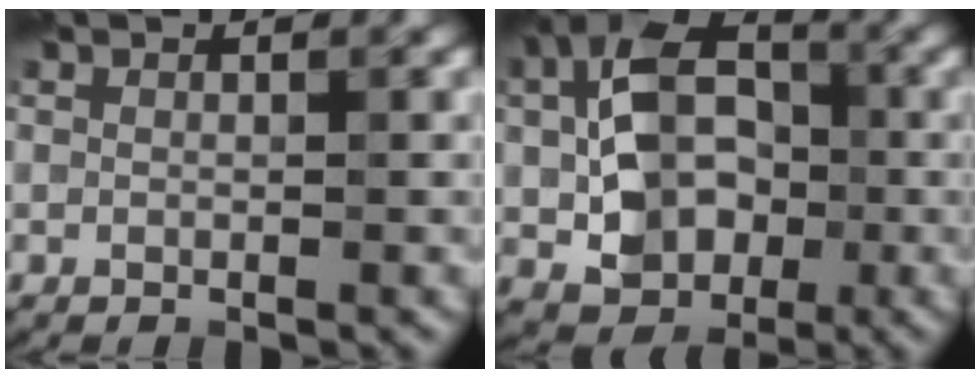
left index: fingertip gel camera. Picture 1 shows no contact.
{"total": 9.9, "force": [-0.5, 7.2, 6.9], "torque": [-0.116, 0.008, -0.016]}